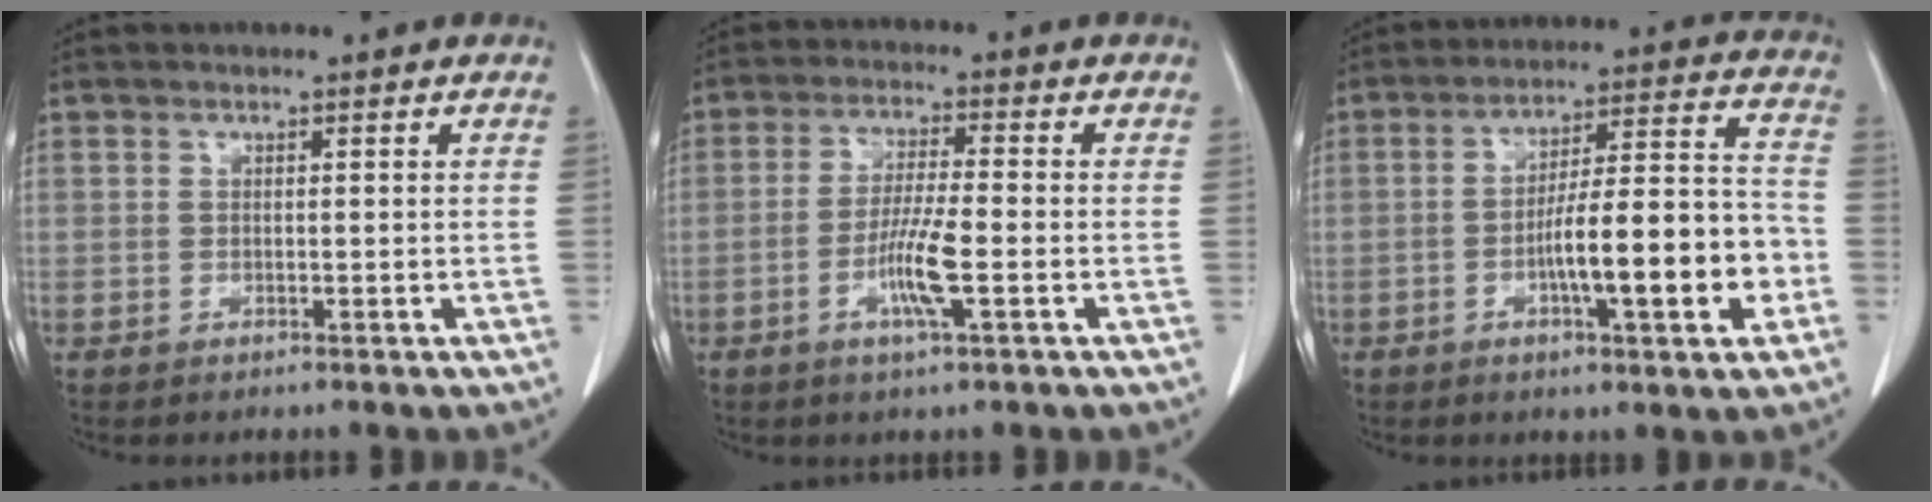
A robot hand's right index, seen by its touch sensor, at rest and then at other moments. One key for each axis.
{"total": 6.8, "fx": -2.3, "fy": 0.2, "fz": 6.4, "tx": -0.125, "ty": -0.007, "tz": -0.044}
{"total": 14.4, "fx": -4.2, "fy": 2.0, "fz": 13.6, "tx": -0.212, "ty": 0.018, "tz": -0.062}